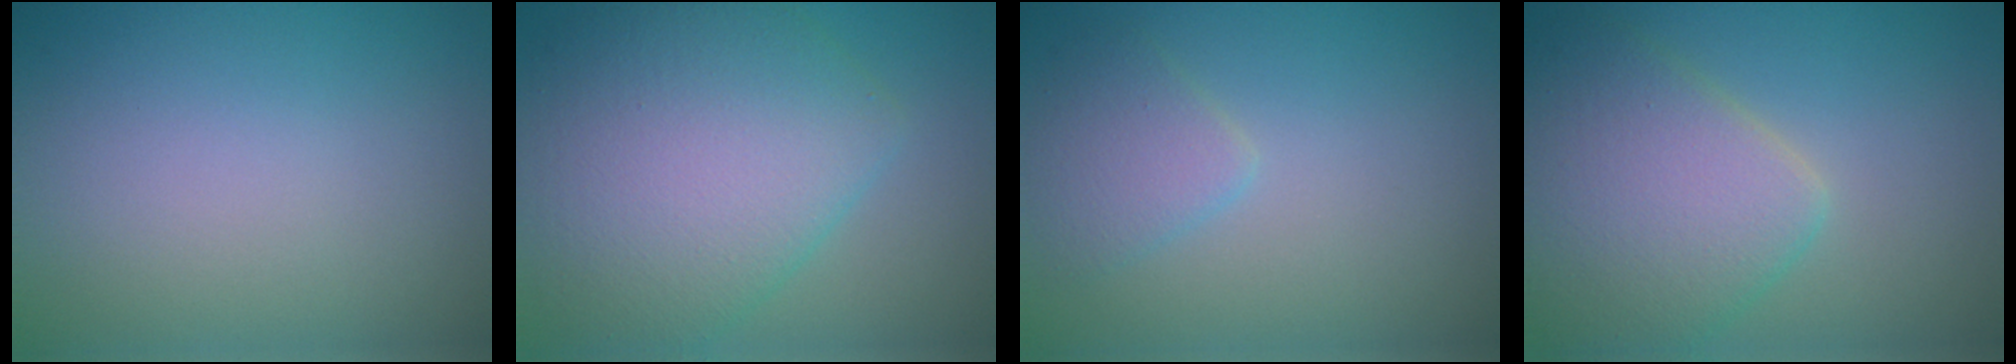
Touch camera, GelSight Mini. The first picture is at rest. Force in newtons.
{"total": 8.4, "press": 8.4, "slide": 0.1}
{"total": 2.2, "press": 2.2, "slide": 0.1}
{"total": 6.3, "press": 6.3, "slide": 0.3}